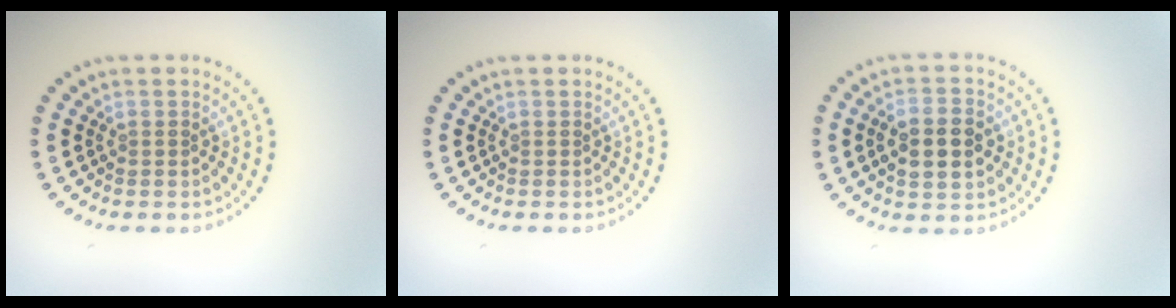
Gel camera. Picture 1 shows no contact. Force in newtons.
{"total": 0.0}
{"total": 4.4, "press": 4.4, "slide": 0.3}